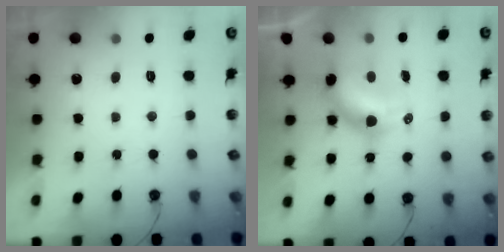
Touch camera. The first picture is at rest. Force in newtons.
{"total": 7.2, "press": 7.2, "slide": 0.5}